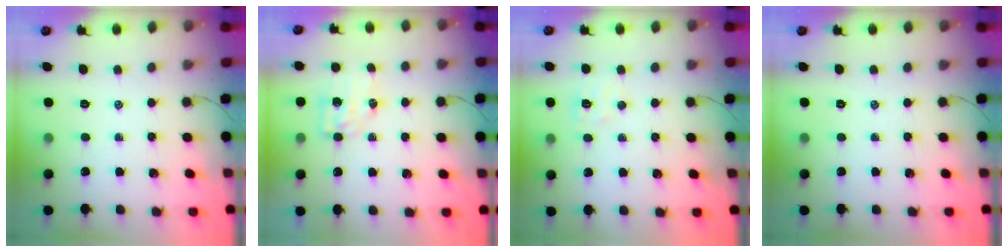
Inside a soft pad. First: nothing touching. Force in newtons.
{"total": 5.4, "press": 5.4, "slide": 0.4}
{"total": 6.0, "press": 5.8, "slide": 1.4}
{"total": 0.0}